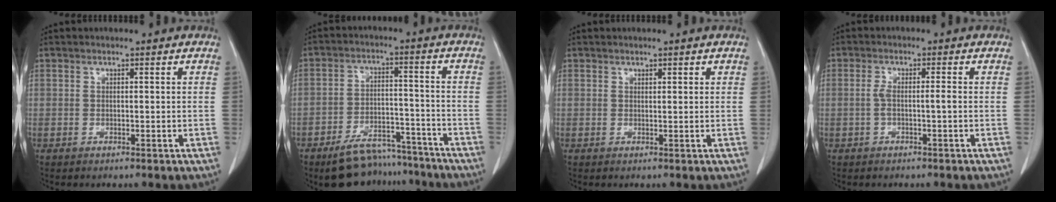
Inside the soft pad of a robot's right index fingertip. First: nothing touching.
{"total": 10.8, "force": [-9.2, 4.4, 3.5], "torque": [-0.046, 0.022, -0.146]}
{"total": 0.8, "force": [0.5, 0.2, 0.6], "torque": [-0.009, -0.001, 0.007]}
{"total": 2.3, "force": [-0.6, 0.2, 2.2], "torque": [-0.044, 0.006, -0.011]}